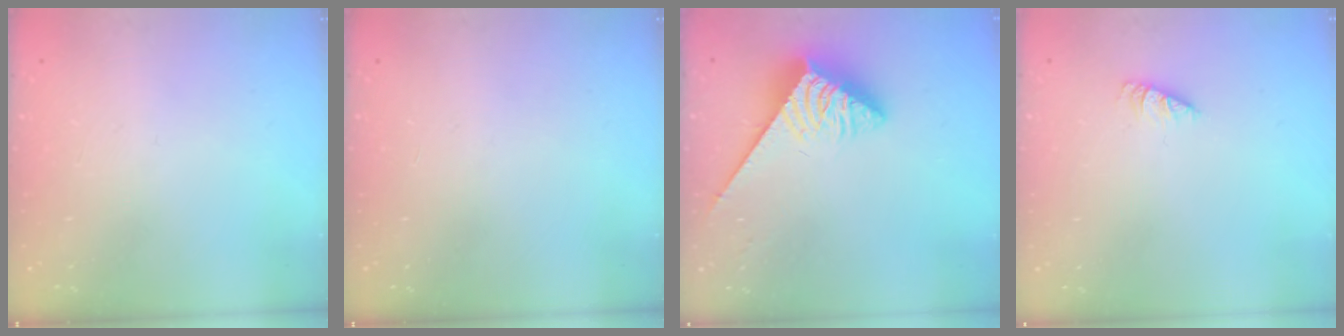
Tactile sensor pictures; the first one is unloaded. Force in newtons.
{"total": 0.0}
{"total": 3.8, "press": 3.8, "slide": 0.4}
{"total": 1.0, "press": 1.0, "slide": 0.1}